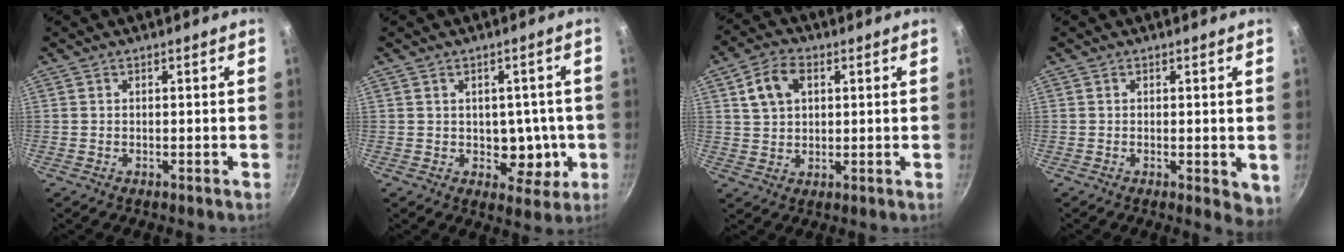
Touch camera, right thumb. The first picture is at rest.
{"total": 7.2, "force": [-0.6, 5.4, 4.8], "torque": [-0.022, 0.001, -0.001]}
{"total": 7.7, "force": [2.5, 5.4, 4.9], "torque": [-0.079, 0.007, 0.042]}
{"total": 4.2, "force": [-0.3, 1.7, 3.8], "torque": [-0.046, -0.013, -0.005]}